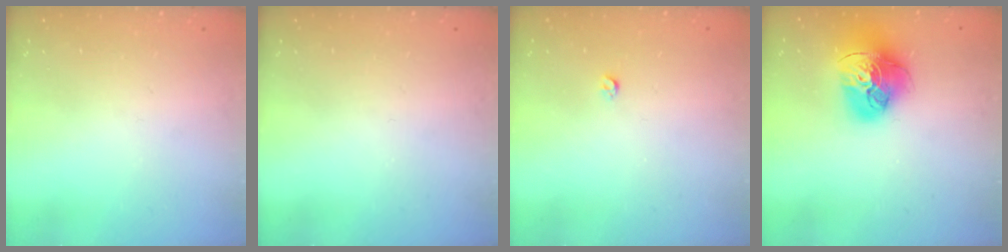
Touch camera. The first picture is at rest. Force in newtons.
{"total": 0.0}
{"total": 2.8, "press": 2.8, "slide": 0.5}
{"total": 18.6, "press": 18.5, "slide": 2.1}